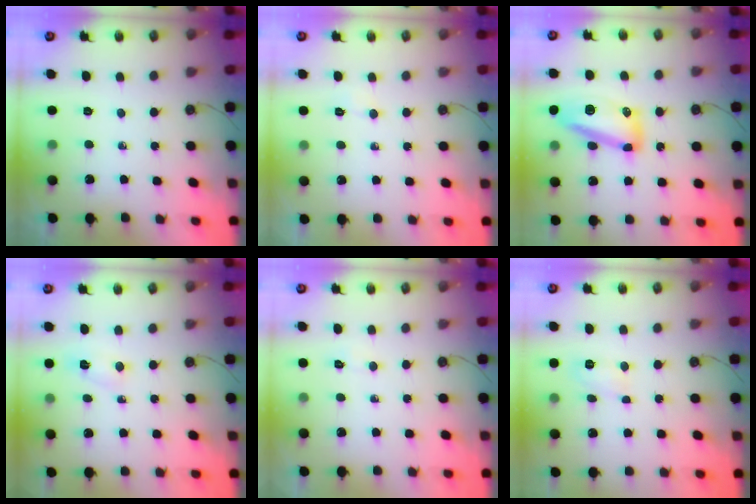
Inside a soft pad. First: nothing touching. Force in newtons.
{"total": 2.6, "press": 2.5, "slide": 0.5}
{"total": 12.5, "press": 12.4, "slide": 1.3}
{"total": 2.5, "press": 2.4, "slide": 0.5}
{"total": 2.9, "press": 2.6, "slide": 1.4}
{"total": 4.7, "press": 4.6, "slide": 0.8}